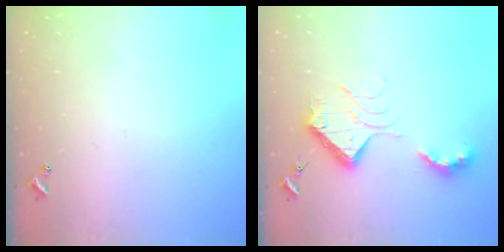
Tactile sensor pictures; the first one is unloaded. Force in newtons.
{"total": 13.3, "press": 13.3, "slide": 0.4}